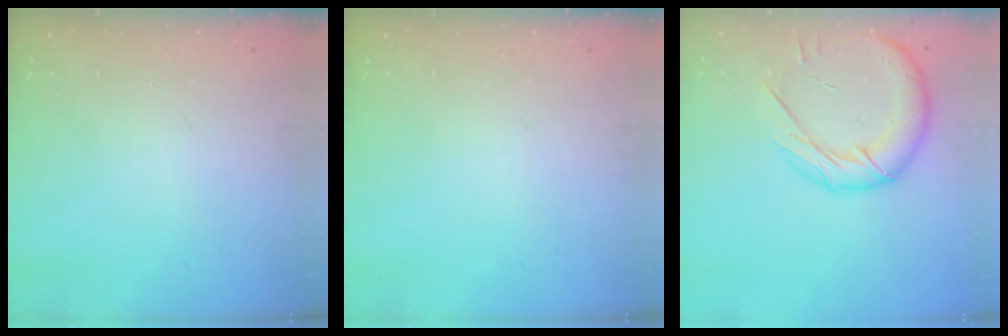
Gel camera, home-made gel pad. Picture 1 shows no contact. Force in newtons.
{"total": 0.0}
{"total": 18.4, "press": 18.2, "slide": 2.8}